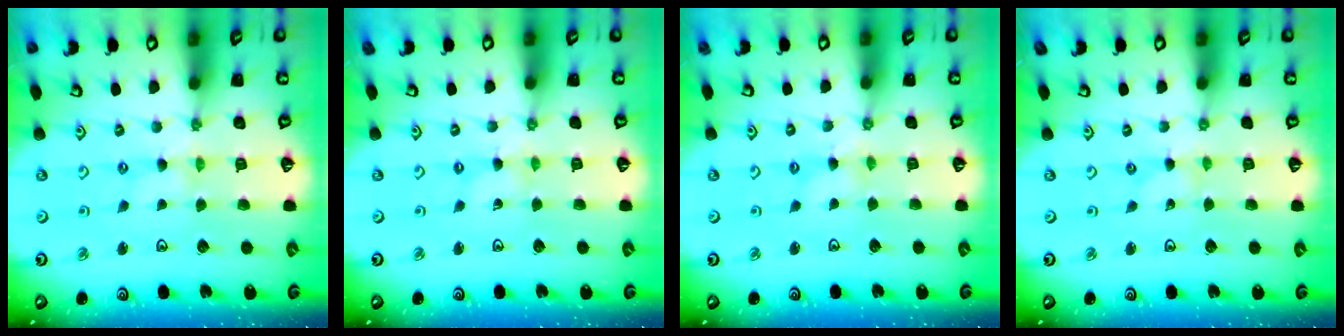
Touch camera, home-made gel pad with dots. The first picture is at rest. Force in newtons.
{"total": 0.0}
{"total": 0.7, "press": 0.6, "slide": 0.2}
{"total": 0.0}